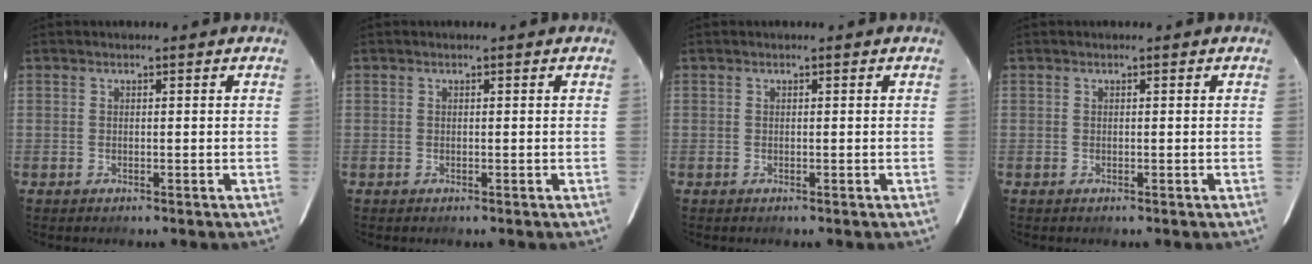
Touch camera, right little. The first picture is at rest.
{"total": 0.0}
{"total": 0.0}
{"total": 0.0}